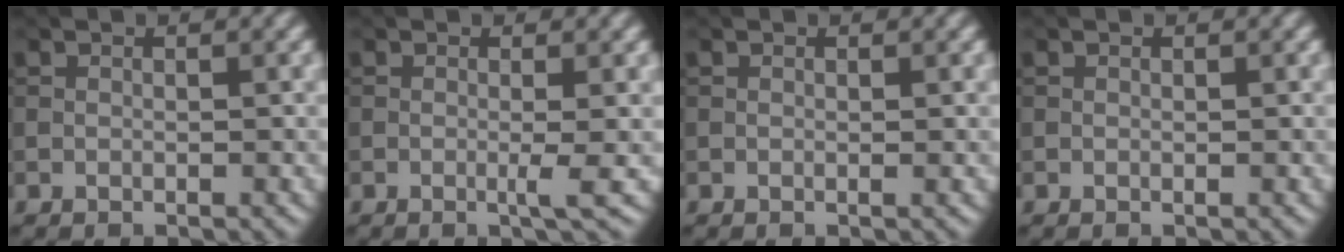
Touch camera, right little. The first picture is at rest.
{"total": 1.7, "force": [-0.2, 0.1, 1.7], "torque": [-0.031, -0.005, -0.007]}
{"total": 0.0}
{"total": 0.0}